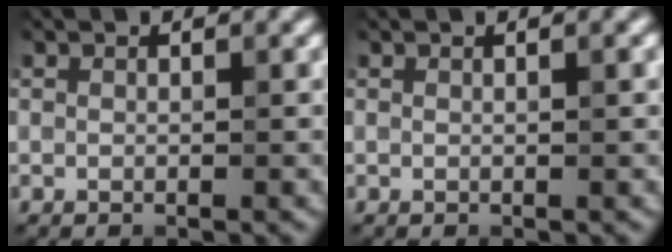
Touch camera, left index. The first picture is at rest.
{"total": 1.0, "force": [0.3, 0.3, 0.9], "torque": [-0.008, 0.005, 0.001]}